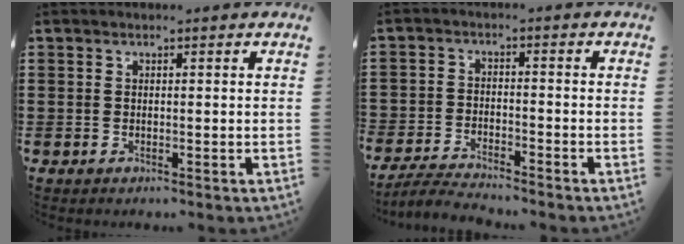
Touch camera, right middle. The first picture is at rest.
{"total": 4.1, "force": [-4.1, 0.3, 0.8], "torque": [-0.030, -0.003, -0.088]}